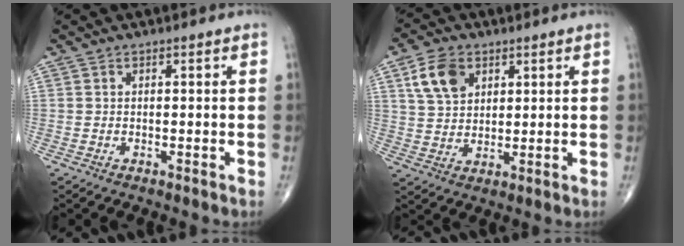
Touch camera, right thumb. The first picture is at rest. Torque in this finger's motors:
{"motor_torque": [-0.58, 0.84, 0.48, 0.16, 0.08]}